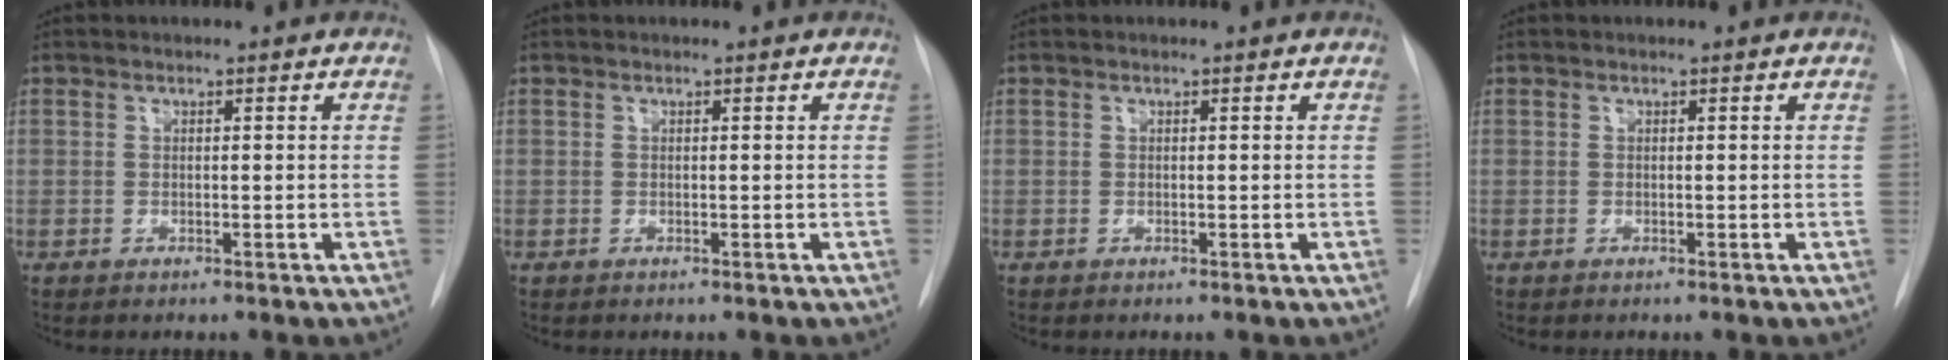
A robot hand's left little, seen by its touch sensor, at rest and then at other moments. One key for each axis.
{"total": 0.0}
{"total": 0.0}
{"total": 0.0}